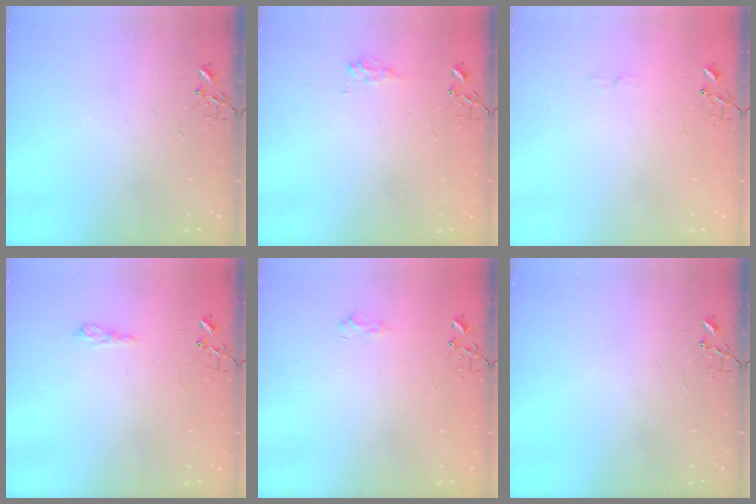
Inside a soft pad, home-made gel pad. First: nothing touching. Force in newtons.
{"total": 8.0, "press": 8.0, "slide": 1.0}
{"total": 3.6, "press": 3.6, "slide": 0.4}
{"total": 6.5, "press": 6.5, "slide": 0.7}
{"total": 6.6, "press": 6.6, "slide": 0.8}
{"total": 0.0}